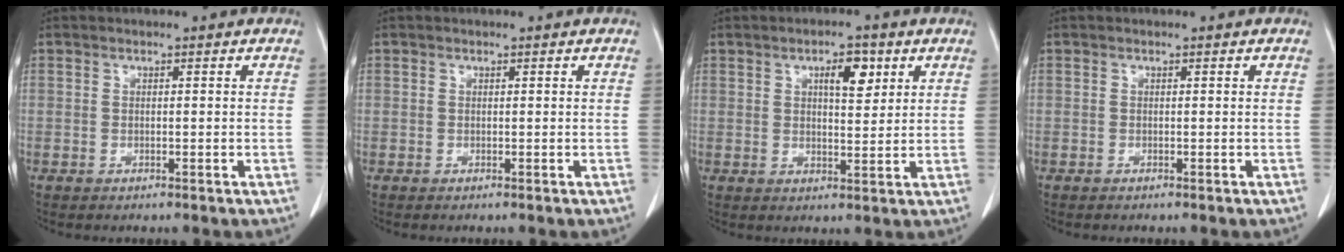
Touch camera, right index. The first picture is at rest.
{"total": 0.0}
{"total": 5.0, "force": [2.3, 1.8, 4.1], "torque": [-0.065, 0.003, 0.037]}
{"total": 0.0}